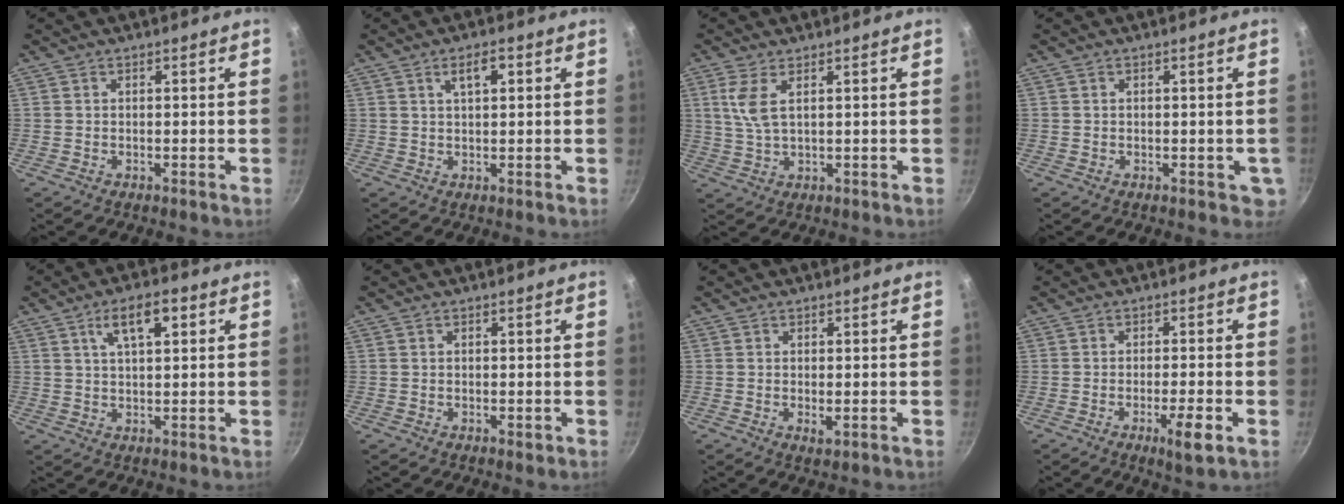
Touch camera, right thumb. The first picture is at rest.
{"total": 3.8, "force": [1.6, 1.5, 3.1], "torque": [-0.046, 0.005, 0.028]}
{"total": 5.2, "force": [2.0, 1.8, 4.4], "torque": [-0.096, -0.010, 0.043]}
{"total": 2.4, "force": [-0.1, 1.8, 1.6], "torque": [-0.014, -0.001, -0.001]}
{"total": 7.3, "force": [3.1, 2.9, 6.0], "torque": [-0.091, 0.001, 0.053]}
{"total": 0.8, "force": [0.0, 0.6, 0.5], "torque": [-0.004, 0.001, -0.001]}
{"total": 1.5, "force": [-0.1, 0.7, 1.3], "torque": [-0.025, -0.004, 0.000]}
{"total": 5.4, "force": [-2.2, 0.7, 4.9], "torque": [-0.083, 0.007, -0.031]}